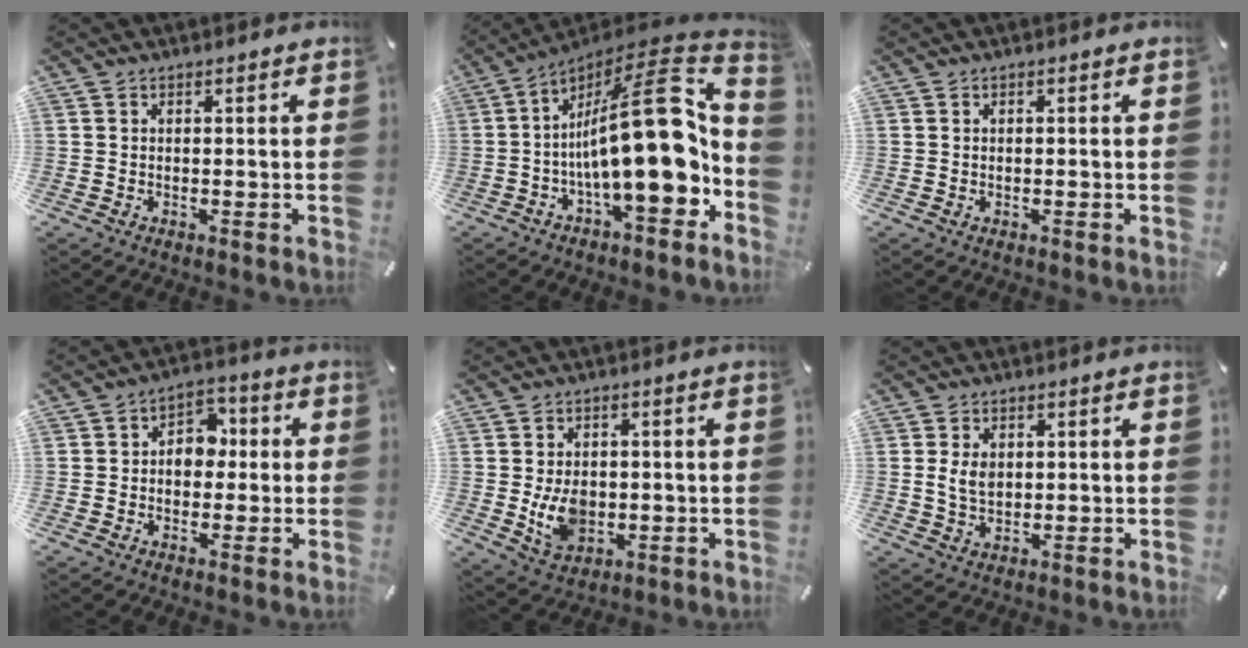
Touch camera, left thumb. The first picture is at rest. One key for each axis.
{"total": 27.2, "fx": -0.5, "fy": 9.0, "fz": 25.7, "tx": -0.420, "ty": -0.030, "tz": -0.016}
{"total": 0.0}
{"total": 6.2, "fx": -0.3, "fy": 5.2, "fz": 3.3, "tx": -0.040, "ty": 0.007, "tz": -0.011}
{"total": 8.4, "fx": -0.9, "fy": 6.4, "fz": 5.4, "tx": -0.104, "ty": -0.005, "tz": -0.017}
{"total": 4.6, "fx": 0.8, "fy": 3.4, "fz": 3.1, "tx": -0.062, "ty": 0.000, "tz": 0.010}